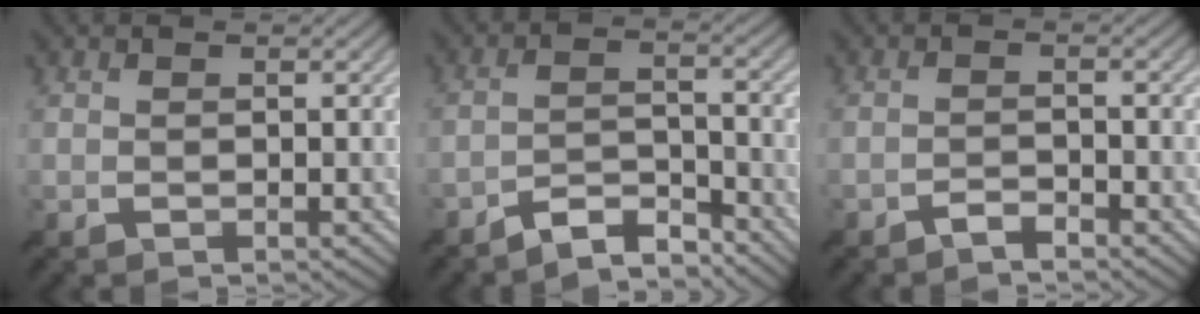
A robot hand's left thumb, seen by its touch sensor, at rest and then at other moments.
{"total": 5.1, "force": [-4.6, 1.2, 1.9], "torque": [-0.038, 0.002, -0.091]}
{"total": 1.7, "force": [-1.5, 0.3, 0.7], "torque": [-0.014, 0.003, -0.033]}